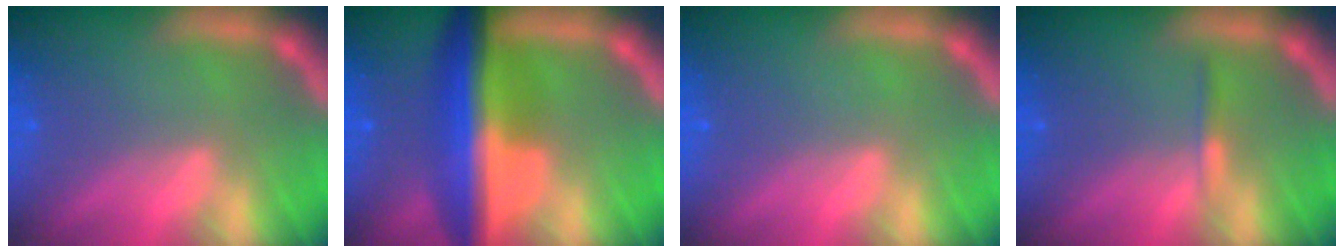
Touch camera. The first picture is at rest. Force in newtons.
{"total": 10.0}
{"total": 0.0}
{"total": 0.9}